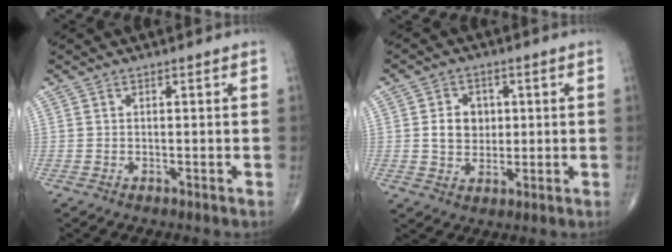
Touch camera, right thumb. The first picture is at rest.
{"total": 6.2, "force": [0.8, 5.1, 3.4], "torque": [-0.031, -0.002, 0.014]}